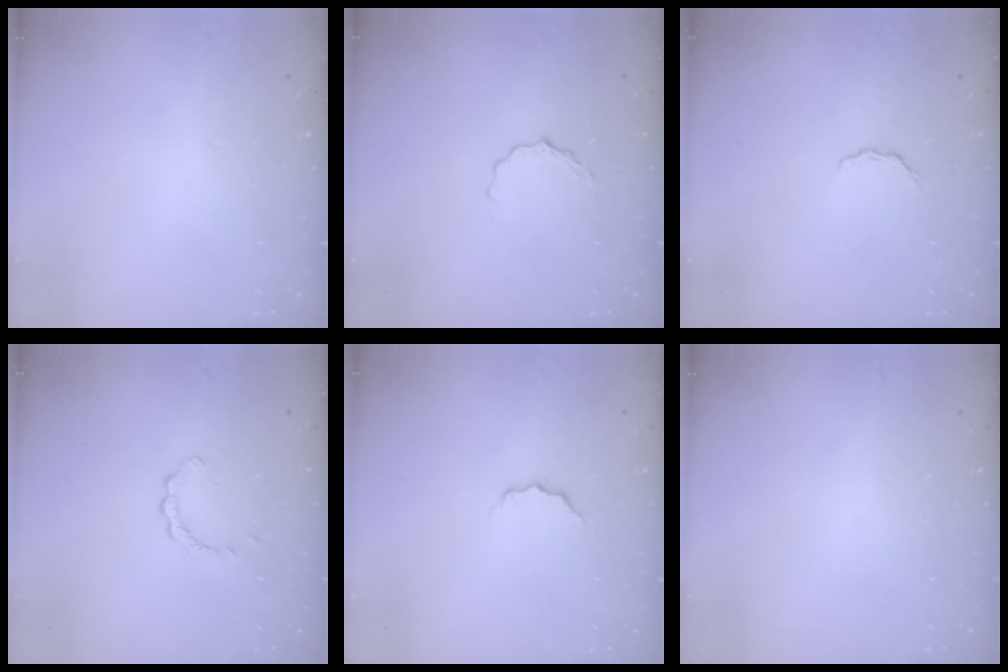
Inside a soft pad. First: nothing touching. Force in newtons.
{"total": 4.9, "press": 4.9, "slide": 0.5}
{"total": 3.2, "press": 3.2, "slide": 0.3}
{"total": 2.2, "press": 2.2, "slide": 0.2}
{"total": 3.8, "press": 3.8, "slide": 0.5}
{"total": 0.0}